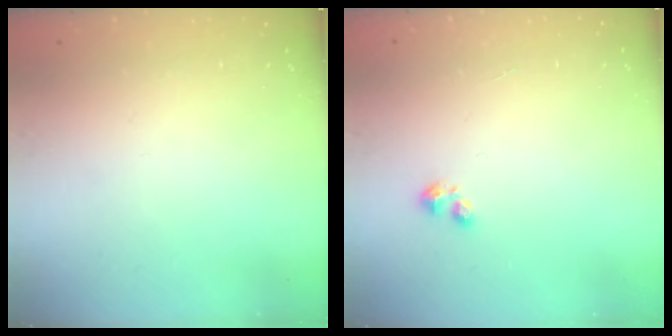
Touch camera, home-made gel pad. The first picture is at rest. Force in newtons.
{"total": 2.2, "press": 2.2, "slide": 0.4}